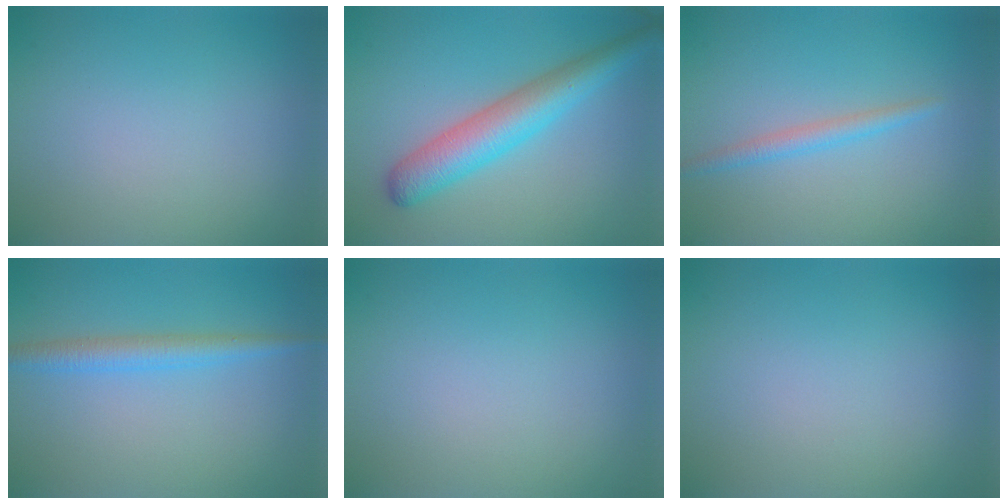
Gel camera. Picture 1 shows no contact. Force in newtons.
{"total": 5.6, "press": 5.6, "slide": 0.1}
{"total": 1.7, "press": 1.7, "slide": 0.1}
{"total": 2.7, "press": 2.7, "slide": 0.0}
{"total": 0.0}
{"total": 0.0}